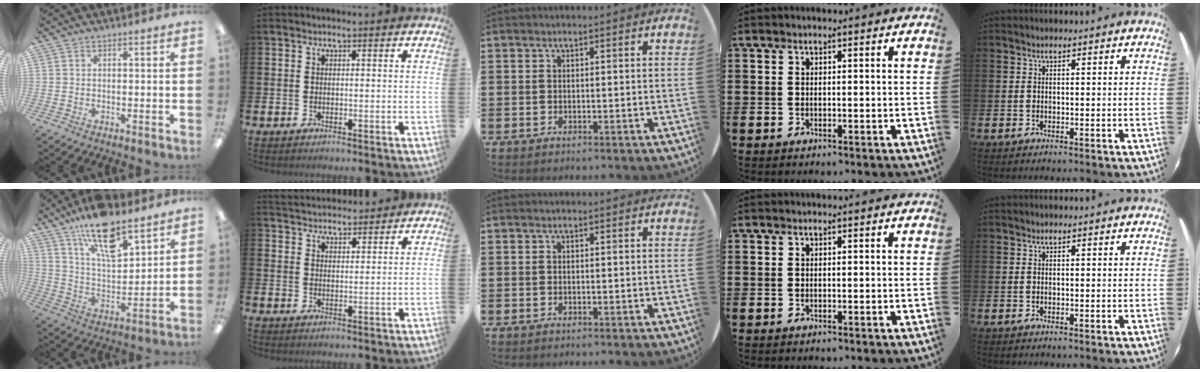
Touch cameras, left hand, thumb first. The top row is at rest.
{"thumb": {"total": 16.5, "force": [11.6, 6.2, 9.9], "torque": [-0.163, -0.059, 0.197]}, "index": {"total": 4.0, "force": [3.9, 0.8, -0.2], "torque": [-0.008, -0.019, 0.071]}}